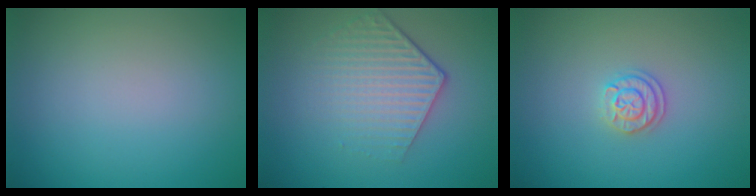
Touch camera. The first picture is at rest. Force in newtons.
{"total": 4.3, "press": 3.2, "slide": 3.0}
{"total": 2.0, "press": 1.9, "slide": 0.8}